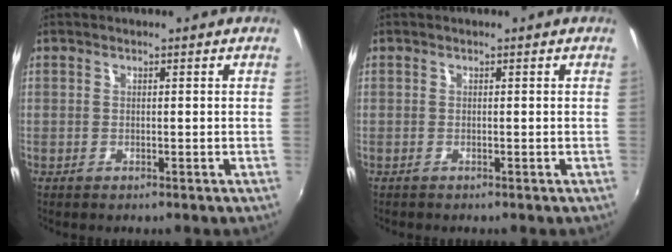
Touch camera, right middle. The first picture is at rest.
{"total": 0.0}